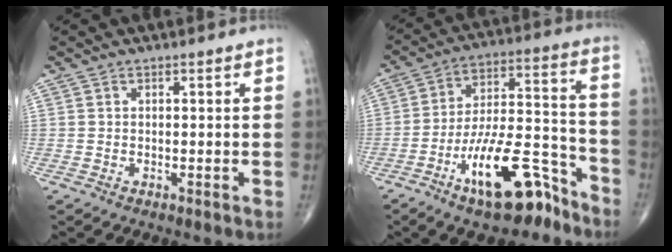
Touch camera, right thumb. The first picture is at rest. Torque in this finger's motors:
{"motor_torque": [3.18, 1.83, 1.59, -1.18, 0.36]}